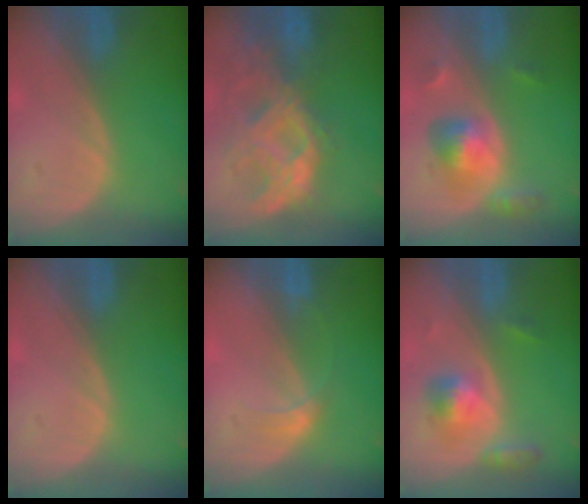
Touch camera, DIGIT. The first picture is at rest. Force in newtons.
{"total": 10.5, "press": 9.2, "slide": 5.1}
{"total": 5.9, "press": 5.6, "slide": 1.8}
{"total": 0.0}
{"total": 2.1, "press": 2.1, "slide": 0.2}
{"total": 5.3, "press": 5.0, "slide": 1.6}